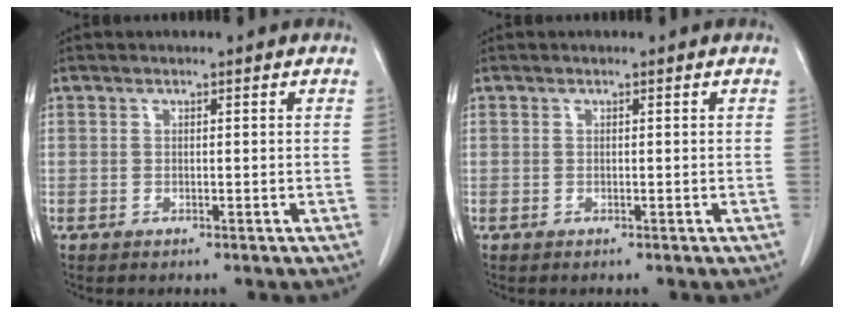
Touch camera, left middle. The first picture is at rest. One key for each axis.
{"total": 0.0}